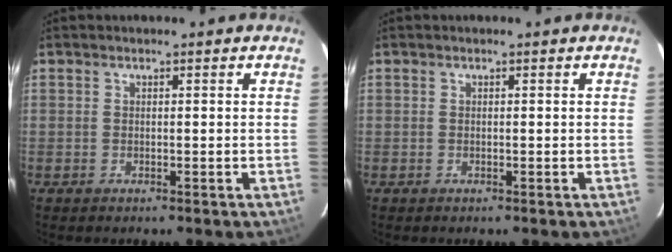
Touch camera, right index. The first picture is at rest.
{"total": 0.0}